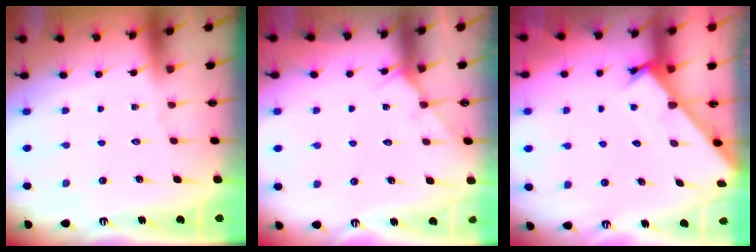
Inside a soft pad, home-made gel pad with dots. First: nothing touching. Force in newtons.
{"total": 4.7, "press": 4.7, "slide": 0.4}
{"total": 2.4, "press": 2.4, "slide": 0.3}